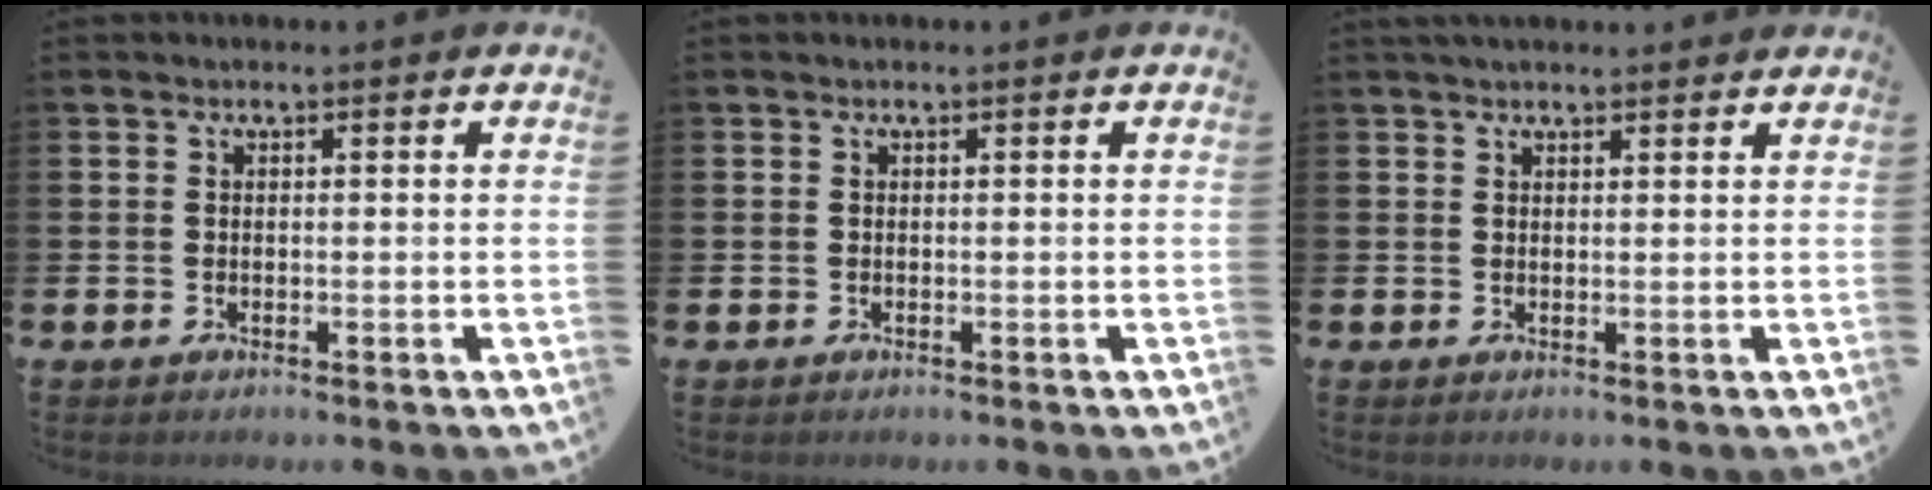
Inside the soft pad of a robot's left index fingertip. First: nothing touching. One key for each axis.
{"total": 0.0}
{"total": 1.7, "fx": 1.6, "fy": 0.3, "fz": 0.5, "tx": -0.005, "ty": -0.002, "tz": 0.027}